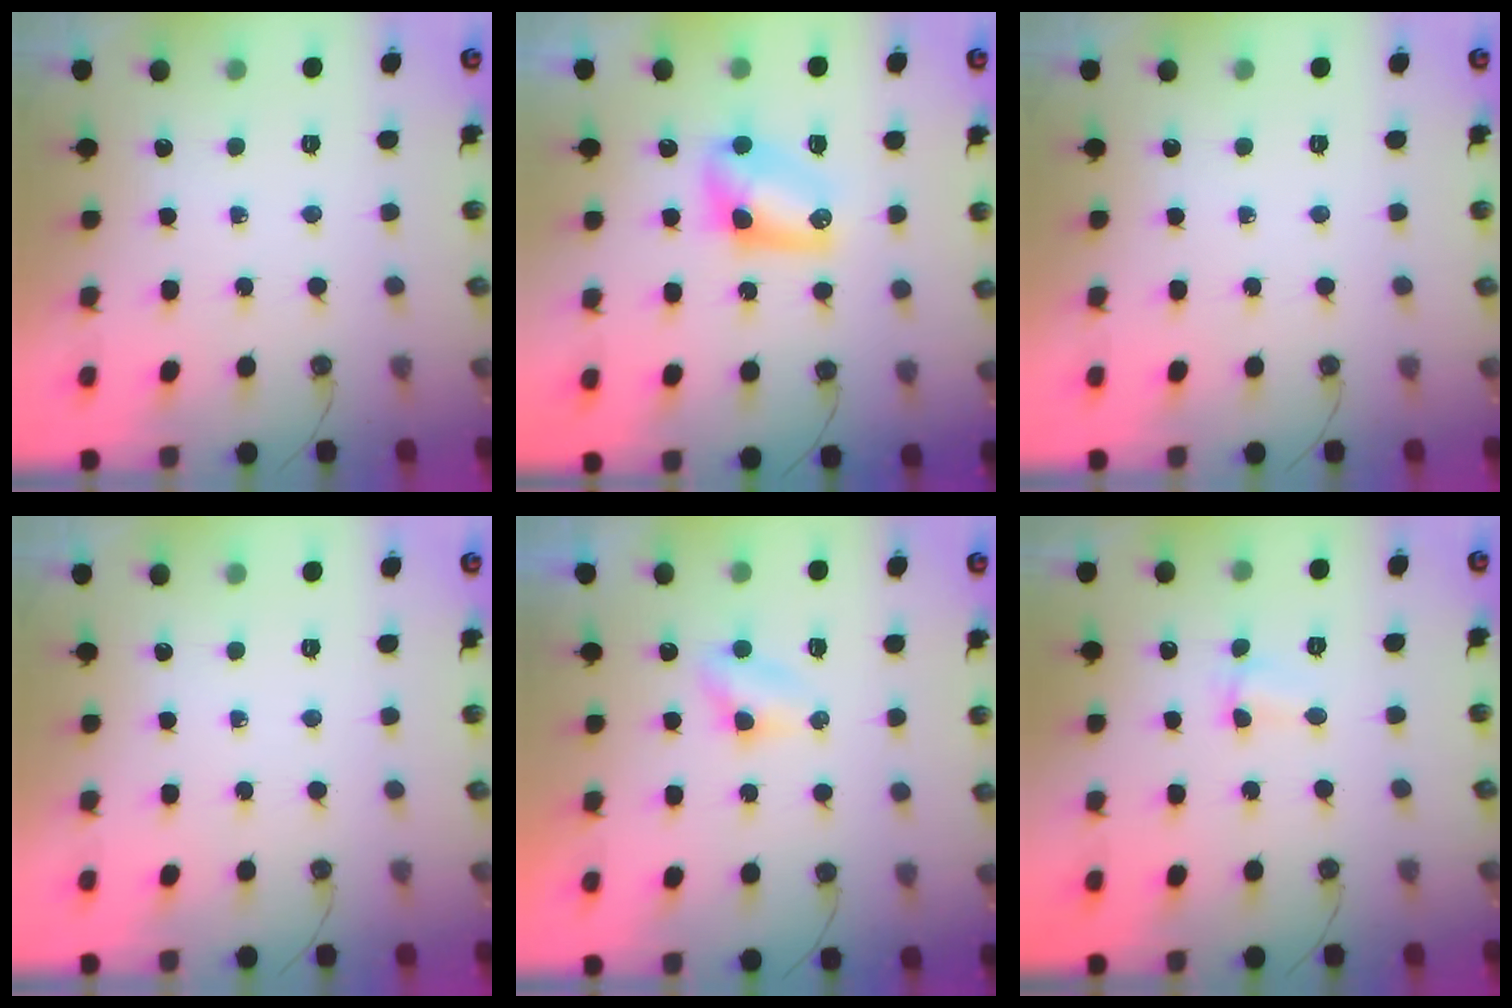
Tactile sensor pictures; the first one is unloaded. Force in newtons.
{"total": 7.6, "press": 7.6, "slide": 0.8}
{"total": 0.0}
{"total": 0.0}
{"total": 3.7, "press": 3.7, "slide": 0.6}
{"total": 2.4, "press": 2.4, "slide": 0.6}